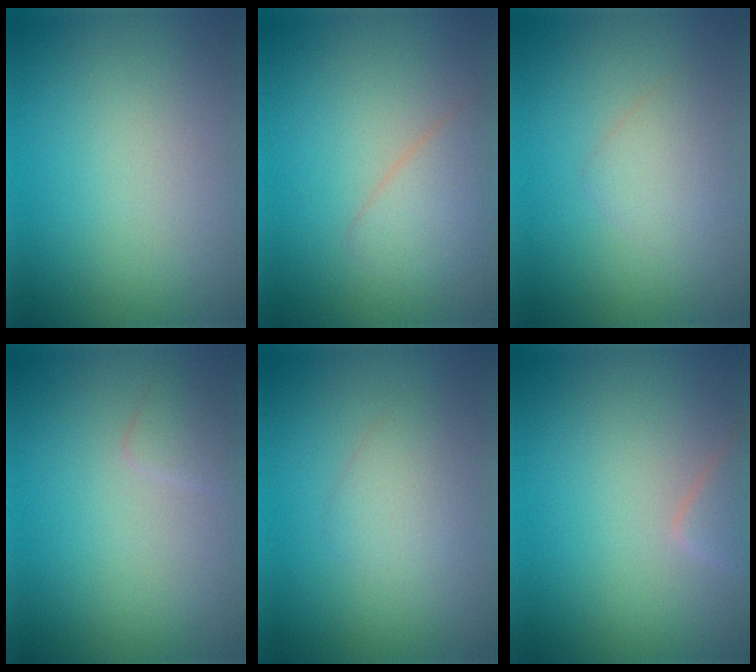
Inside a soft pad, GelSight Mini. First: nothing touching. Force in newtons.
{"total": 2.3, "press": 2.3, "slide": 0.0}
{"total": 1.8, "press": 1.8, "slide": 0.0}
{"total": 1.2, "press": 1.2, "slide": 0.1}
{"total": 2.0, "press": 2.0, "slide": 0.1}
{"total": 1.5, "press": 1.5, "slide": 0.1}